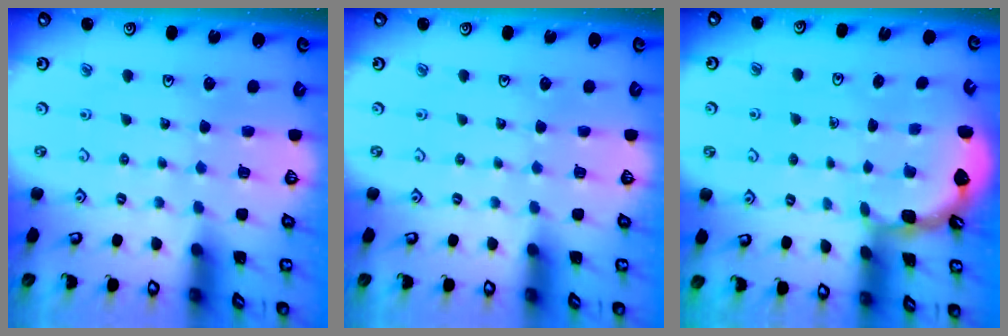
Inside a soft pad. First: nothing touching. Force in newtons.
{"total": 0.0}
{"total": 2.0, "press": 2.0, "slide": 0.2}